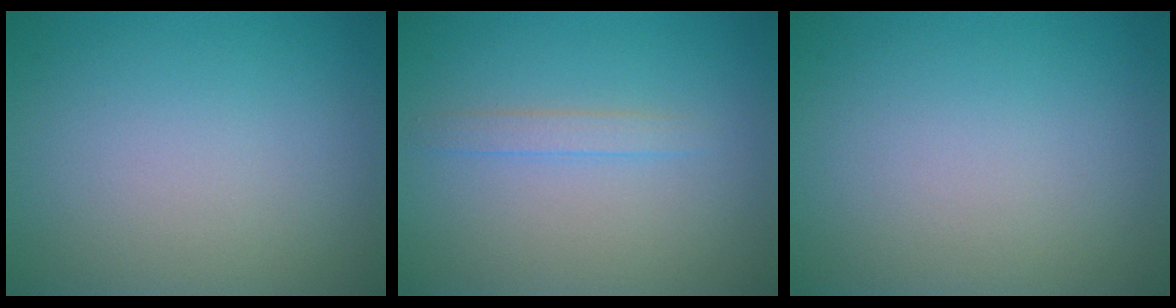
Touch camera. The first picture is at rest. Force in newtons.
{"total": 1.2, "press": 1.2, "slide": 0.0}
{"total": 0.0}